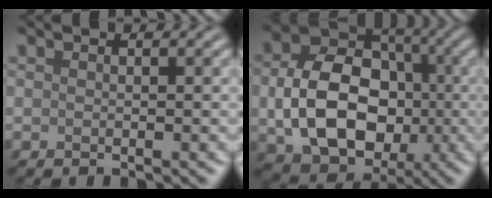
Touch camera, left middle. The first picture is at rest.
{"total": 11.1, "force": [-1.3, 8.2, 7.3], "torque": [-0.141, -0.007, -0.019]}